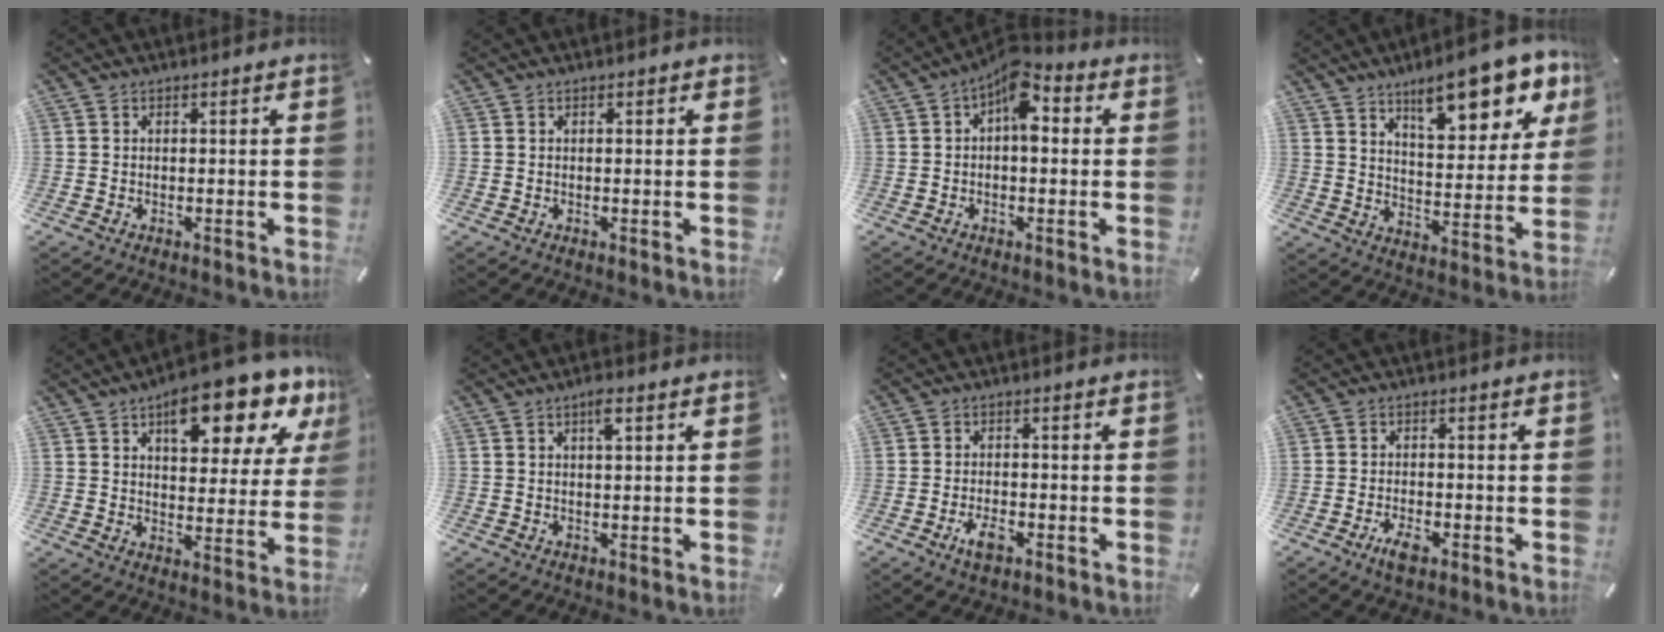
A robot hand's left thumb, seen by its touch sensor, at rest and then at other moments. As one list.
[{"total": 0.0}, {"total": 8.1, "force": [2.2, 4.4, 6.4], "torque": [-0.093, -0.014, 0.034]}, {"total": 15.8, "force": [10.9, 5.8, 9.8], "torque": [-0.131, -0.068, 0.180]}, {"total": 17.5, "force": [10.5, 7.8, 11.6], "torque": [-0.136, -0.066, 0.168]}, {"total": 2.6, "force": [1.1, 0.7, 2.2], "torque": [-0.039, 0.002, 0.015]}, {"total": 4.2, "force": [-2.2, 2.1, 2.9], "torque": [-0.065, 0.003, -0.042]}, {"total": 3.6, "force": [-2.3, 1.5, 2.4], "torque": [-0.049, 0.006, -0.043]}]